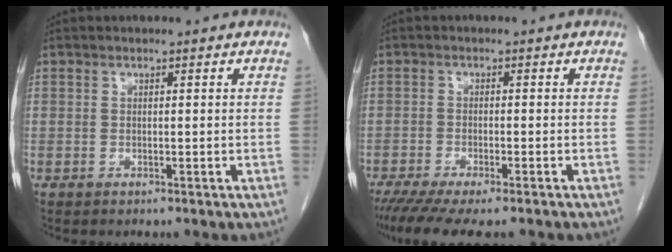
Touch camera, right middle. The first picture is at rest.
{"total": 10.0, "force": [-8.1, 1.6, 5.6], "torque": [-0.083, -0.018, -0.124]}